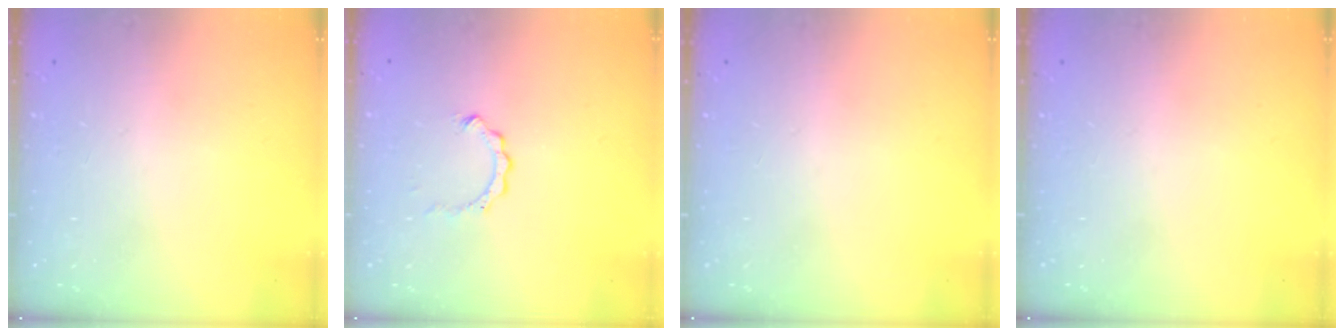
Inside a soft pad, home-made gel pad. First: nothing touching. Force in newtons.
{"total": 2.7, "press": 2.7, "slide": 0.3}
{"total": 0.0}
{"total": 0.0}